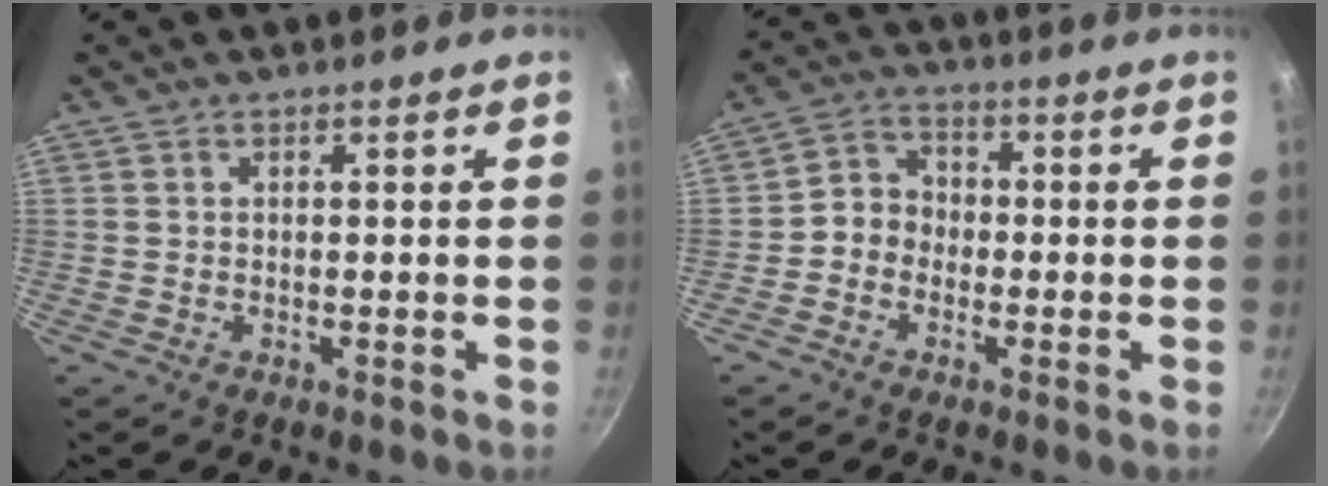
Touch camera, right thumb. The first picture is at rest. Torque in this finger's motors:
{"motor_torque": [-0.04, 0.08, -0.16, 0.25, 0.10]}